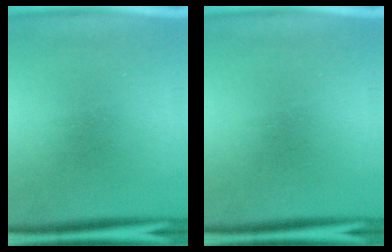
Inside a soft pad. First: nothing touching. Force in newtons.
{"total": 0.0}